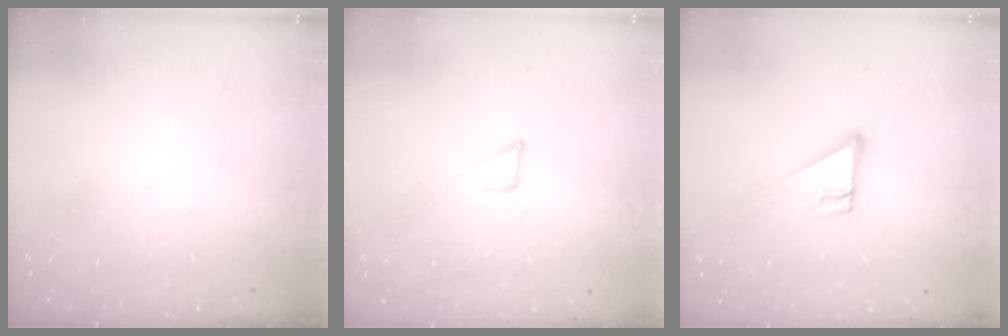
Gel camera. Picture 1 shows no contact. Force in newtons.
{"total": 2.9, "press": 2.9, "slide": 0.3}
{"total": 6.6, "press": 6.6, "slide": 0.6}